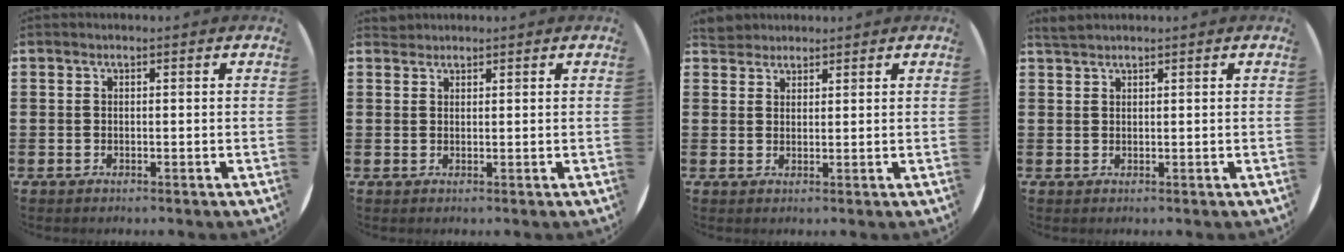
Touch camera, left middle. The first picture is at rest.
{"total": 1.0, "force": [0.9, 0.2, -0.1], "torque": [0.001, 0.002, 0.019]}
{"total": 2.6, "force": [2.5, 0.9, -0.1], "torque": [-0.004, 0.002, 0.049]}
{"total": 1.2, "force": [1.2, 0.0, 0.2], "torque": [-0.005, 0.002, 0.022]}